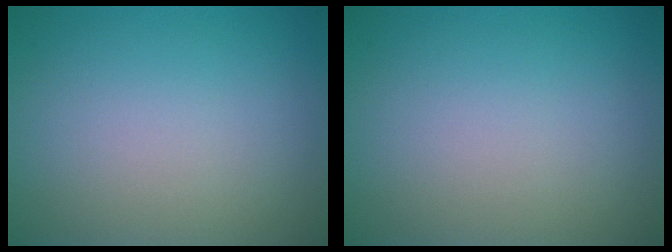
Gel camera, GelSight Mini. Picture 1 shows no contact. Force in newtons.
{"total": 0.0}